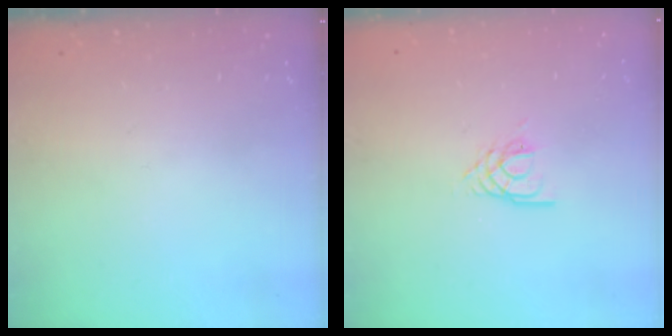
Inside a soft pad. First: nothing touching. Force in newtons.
{"total": 2.5, "press": 2.4, "slide": 0.4}